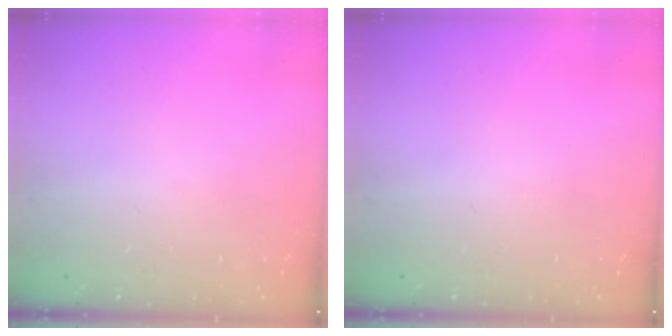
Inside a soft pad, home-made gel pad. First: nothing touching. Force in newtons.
{"total": 0.0}